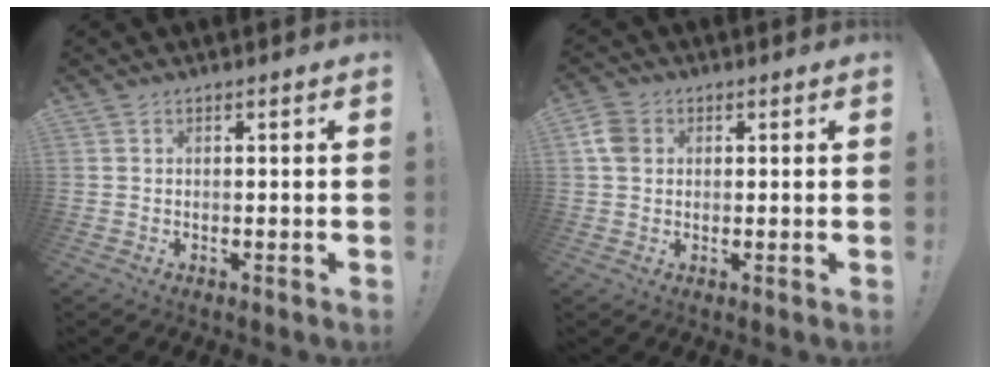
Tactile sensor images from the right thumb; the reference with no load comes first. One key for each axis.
{"total": 5.9, "fx": 1.6, "fy": 4.6, "fz": 3.3, "tx": -0.057, "ty": 0.004, "tz": 0.032}